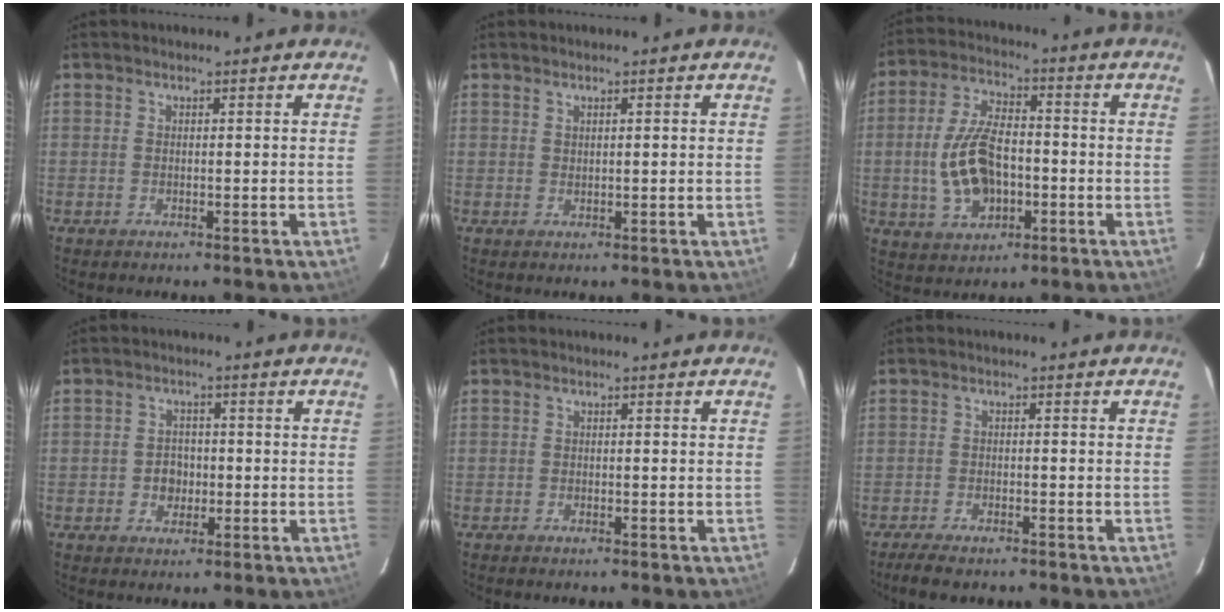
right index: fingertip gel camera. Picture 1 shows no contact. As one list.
[{"total": 0.7, "force": [0.5, 0.1, 0.6], "torque": [-0.010, 0.002, 0.010]}, {"total": 12.6, "force": [-2.2, 7.1, 10.2], "torque": [-0.210, 0.009, -0.028]}, {"total": 3.5, "force": [-0.8, 3.1, 1.4], "torque": [-0.028, 0.010, -0.006]}, {"total": 0.9, "force": [-0.8, 0.3, 0.4], "torque": [-0.011, -0.001, -0.016]}, {"total": 5.5, "force": [-4.5, 1.5, 2.7], "torque": [-0.069, -0.016, -0.078]}]